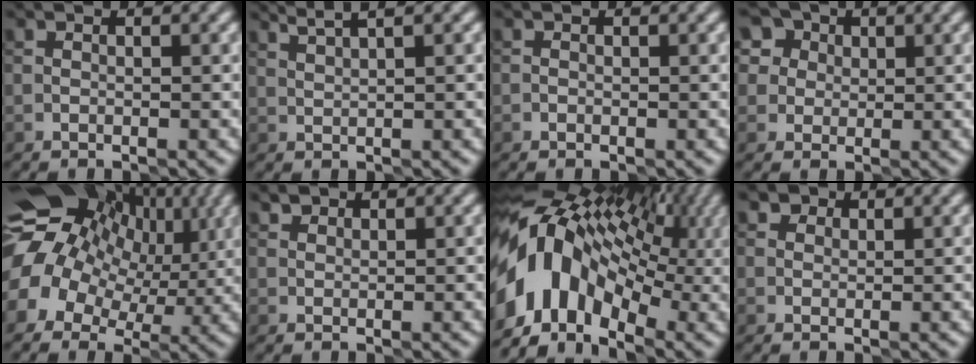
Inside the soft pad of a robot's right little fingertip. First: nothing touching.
{"total": 2.9, "force": [2.3, 0.6, 1.5], "torque": [-0.007, 0.012, 0.023]}
{"total": 0.0}
{"total": 6.8, "force": [3.6, 5.2, 2.5], "torque": [-0.035, 0.031, 0.038]}
{"total": 14.5, "force": [3.3, 11.4, 8.4], "torque": [-0.142, 0.018, 0.051]}
{"total": 1.6, "force": [1.4, 0.7, 0.4], "torque": [-0.002, 0.000, 0.015]}
{"total": 13.2, "force": [-0.3, 9.4, 9.4], "torque": [-0.176, 0.022, -0.011]}
{"total": 2.5, "force": [1.8, 1.5, 1.0], "torque": [-0.014, 0.004, 0.012]}